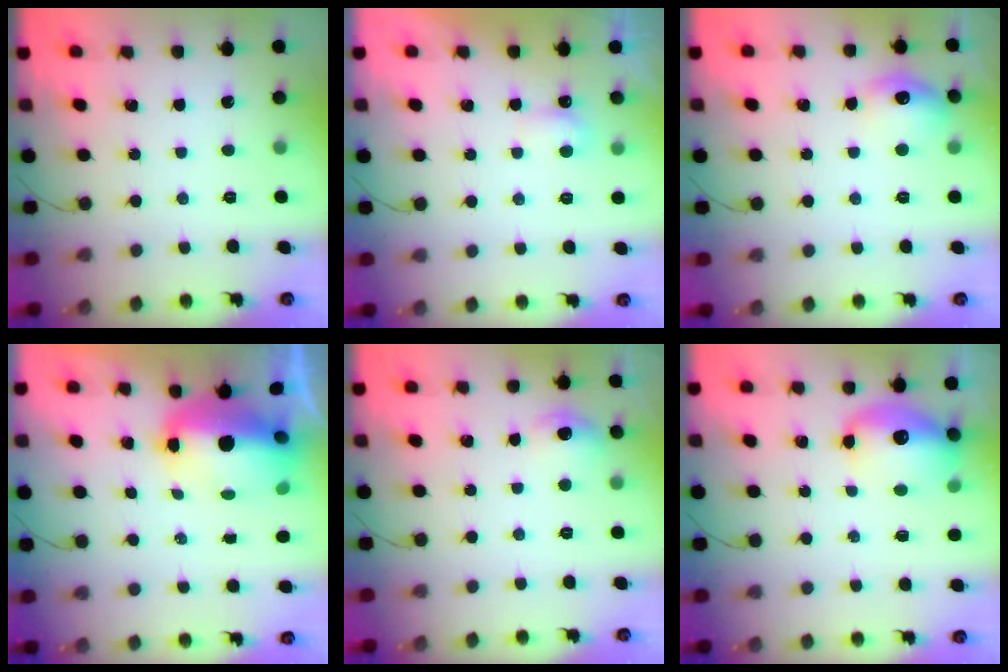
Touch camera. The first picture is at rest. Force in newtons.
{"total": 3.3, "press": 3.2, "slide": 0.8}
{"total": 10.5, "press": 10.5, "slide": 0.7}
{"total": 10.8, "press": 10.3, "slide": 3.4}
{"total": 6.1, "press": 5.8, "slide": 1.9}
{"total": 12.4, "press": 12.0, "slide": 2.8}